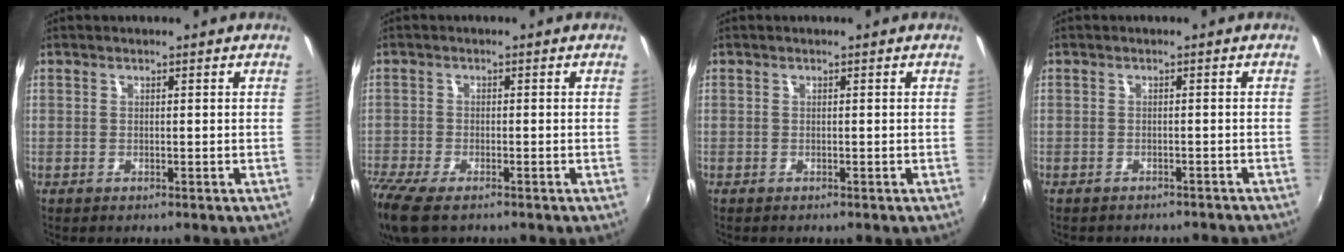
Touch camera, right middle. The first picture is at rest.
{"total": 9.8, "force": [-7.0, 3.3, 6.0], "torque": [-0.150, -0.049, -0.136]}
{"total": 0.0}
{"total": 5.8, "force": [-5.2, 1.7, 1.8], "torque": [-0.041, -0.016, -0.065]}